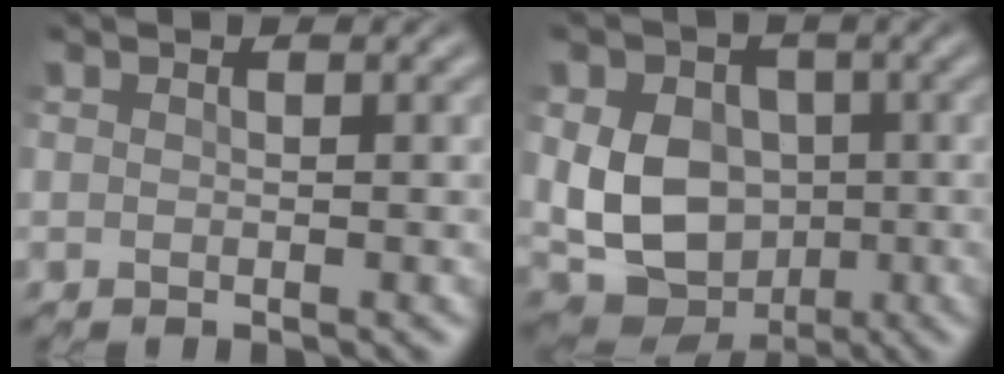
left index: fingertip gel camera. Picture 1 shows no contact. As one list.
[{"total": 10.5, "force": [-0.8, 8.4, 6.2], "torque": [-0.095, -0.015, -0.024]}]